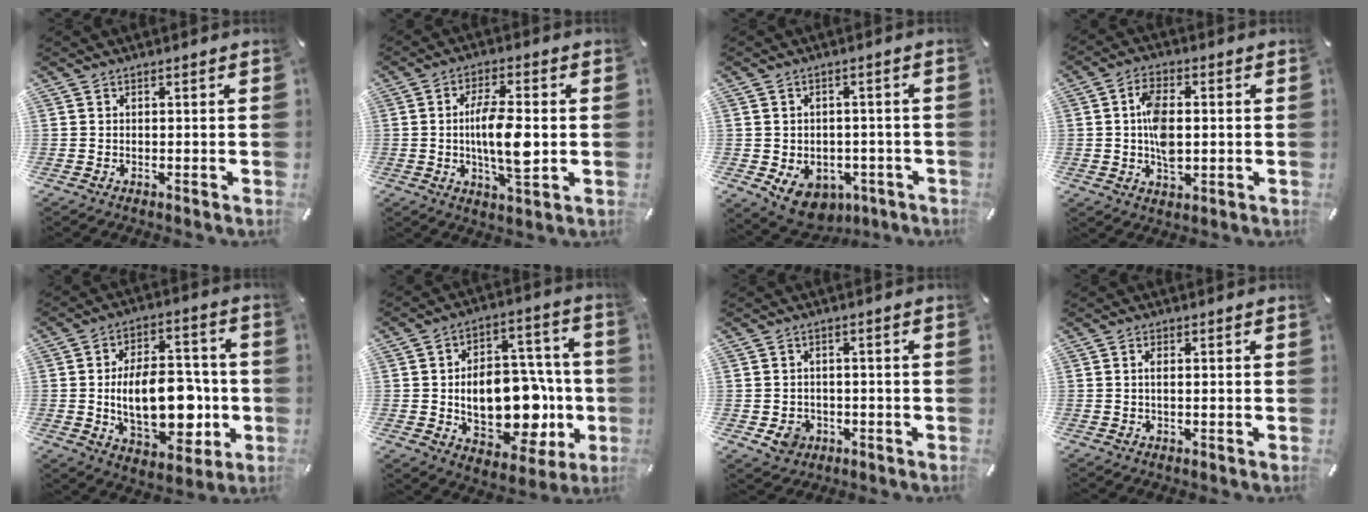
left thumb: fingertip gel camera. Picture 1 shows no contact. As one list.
[{"total": 10.9, "force": [-0.4, 3.5, 10.3], "torque": [-0.186, -0.010, -0.013]}, {"total": 7.9, "force": [-3.5, 6.2, 3.5], "torque": [-0.056, 0.025, -0.060]}, {"total": 8.4, "force": [0.2, 5.0, 6.7], "torque": [-0.130, 0.002, -0.001]}, {"total": 18.7, "force": [-2.9, 10.9, 14.9], "torque": [-0.238, 0.001, -0.048]}, {"total": 20.1, "force": [-2.9, 12.9, 15.1], "torque": [-0.222, -0.005, -0.038]}, {"total": 4.7, "force": [-1.6, 4.1, 1.7], "torque": [-0.024, -0.001, -0.031]}, {"total": 1.6, "force": [0.0, 0.6, 1.5], "torque": [-0.029, 0.001, -0.001]}]